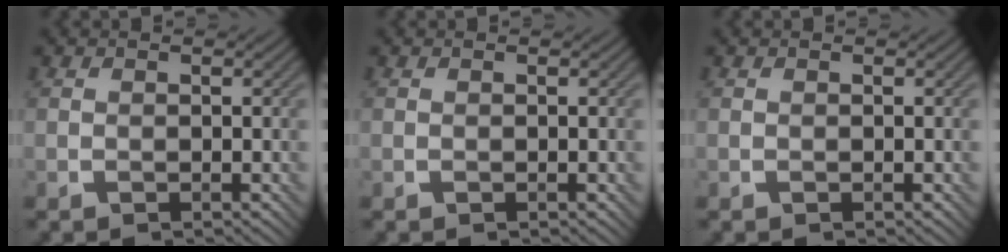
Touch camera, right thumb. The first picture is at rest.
{"total": 0.0}
{"total": 0.0}